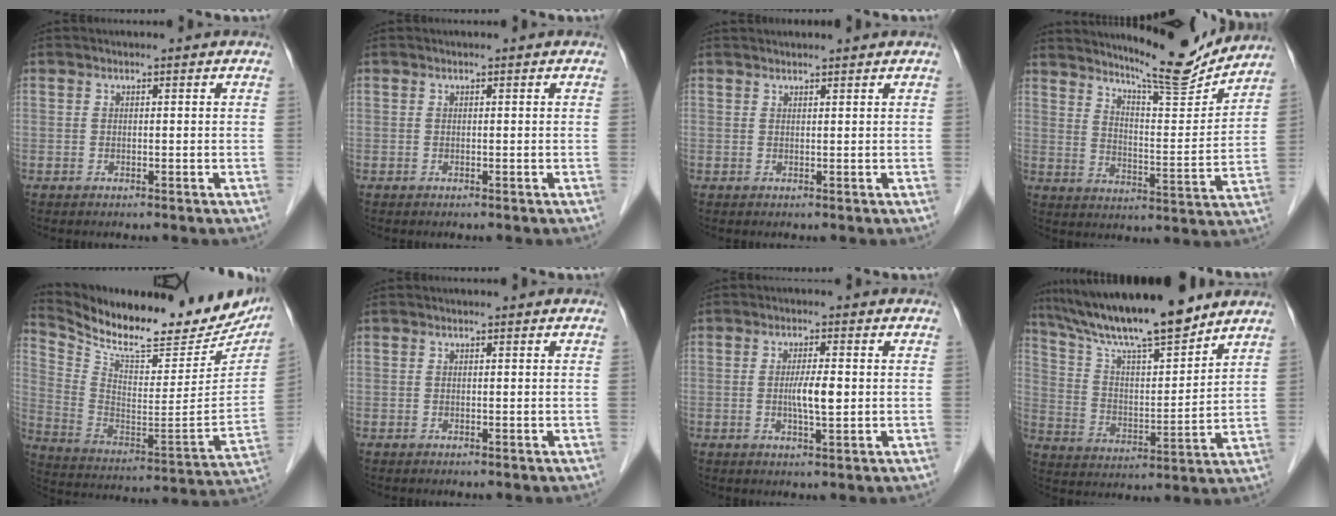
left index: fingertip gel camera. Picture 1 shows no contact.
{"total": 0.0}
{"total": 3.4, "force": [3.3, 0.1, 1.0], "torque": [-0.011, 0.029, 0.045]}
{"total": 14.0, "force": [13.2, 0.4, 4.7], "torque": [-0.078, -0.024, 0.192]}
{"total": 25.4, "force": [21.9, 6.7, 10.9], "torque": [-0.187, -0.039, 0.319]}
{"total": 0.0}
{"total": 4.2, "force": [-0.2, 0.6, 4.2], "torque": [-0.077, -0.003, -0.003]}
{"total": 16.4, "force": [13.8, 1.5, 8.7], "torque": [-0.149, 0.006, 0.245]}